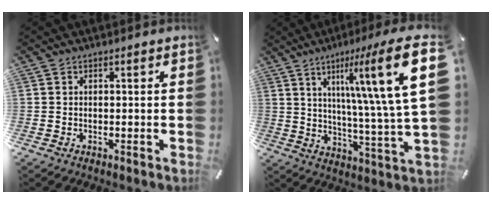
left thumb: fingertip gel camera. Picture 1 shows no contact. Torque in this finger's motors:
{"motor_torque": [2.48, 2.53, 1.59, -1.18, 0.23]}